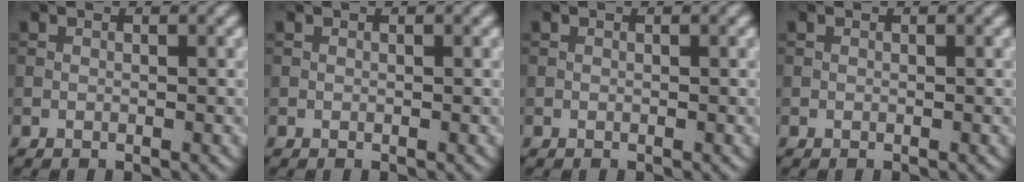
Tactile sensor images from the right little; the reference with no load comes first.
{"total": 0.0}
{"total": 0.0}
{"total": 0.0}